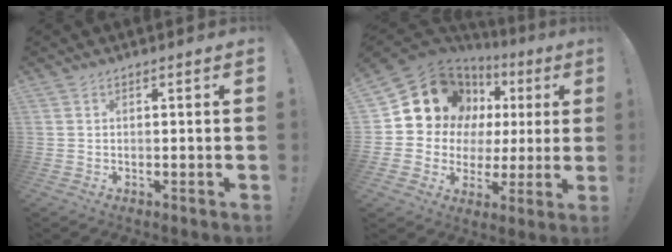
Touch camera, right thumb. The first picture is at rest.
{"total": 14.9, "force": [7.6, 11.2, 6.3], "torque": [-0.102, -0.057, 0.161]}